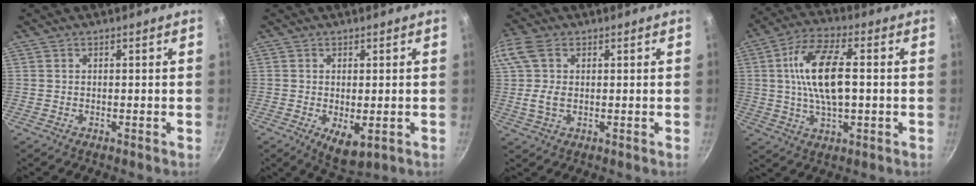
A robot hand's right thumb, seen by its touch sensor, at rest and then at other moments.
{"total": 5.6, "force": [-1.3, 2.6, 4.9], "torque": [-0.069, -0.014, -0.008]}
{"total": 8.0, "force": [1.5, 5.0, 6.0], "torque": [-0.119, 0.008, 0.022]}
{"total": 14.1, "force": [1.0, 6.1, 12.6], "torque": [-0.235, 0.017, 0.012]}